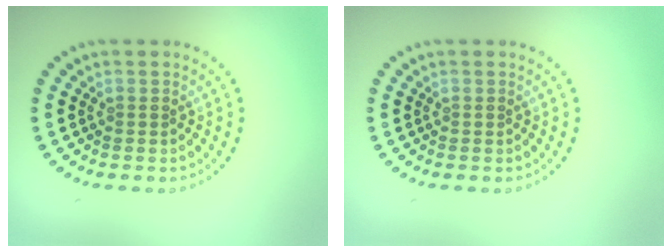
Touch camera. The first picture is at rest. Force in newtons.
{"total": 0.0}